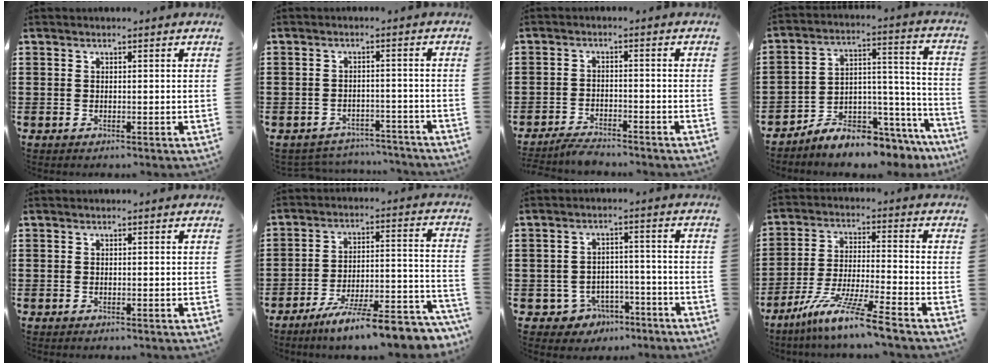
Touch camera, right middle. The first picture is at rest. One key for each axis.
{"total": 3.2, "fx": -3.1, "fy": 0.4, "fz": 0.1, "tx": -0.009, "ty": 0.000, "tz": -0.066}
{"total": 2.9, "fx": -2.9, "fy": 0.2, "fz": 0.5, "tx": -0.013, "ty": 0.002, "tz": -0.059}
{"total": 7.4, "fx": -7.1, "fy": 1.4, "fz": 1.5, "tx": -0.022, "ty": 0.016, "tz": -0.135}
{"total": 0.0}
{"total": 10.3, "fx": -8.5, "fy": 0.3, "fz": 5.8, "tx": -0.088, "ty": 0.011, "tz": -0.161}
{"total": 4.1, "fx": -3.3, "fy": 2.3, "fz": 0.9, "tx": -0.030, "ty": 0.009, "tz": -0.067}
{"total": 9.7, "fx": -7.8, "fy": -0.8, "fz": 5.8, "tx": -0.120, "ty": -0.013, "tz": -0.157}